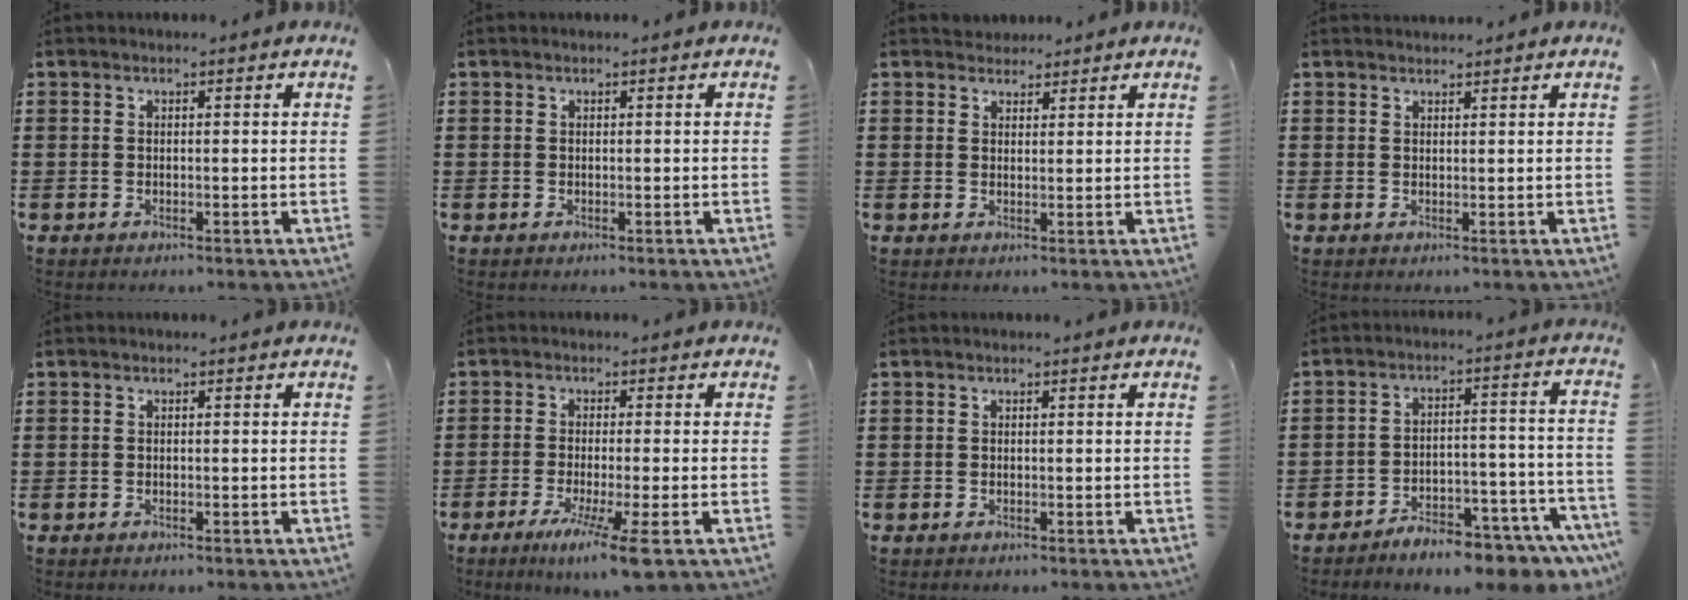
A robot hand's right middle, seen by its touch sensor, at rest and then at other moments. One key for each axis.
{"total": 0.0}
{"total": 1.9, "fx": 1.8, "fy": 0.7, "fz": -0.3, "tx": 0.000, "ty": 0.003, "tz": 0.035}
{"total": 1.2, "fx": 1.2, "fy": 0.1, "fz": -0.1, "tx": -0.001, "ty": -0.001, "tz": 0.024}
{"total": 0.0}
{"total": 6.4, "fx": -3.4, "fy": -0.8, "fz": 5.3, "tx": -0.103, "ty": -0.029, "tz": -0.063}
{"total": 0.0}
{"total": 6.1, "fx": -5.8, "fy": 0.5, "fz": 1.8, "tx": -0.026, "ty": 0.007, "tz": -0.108}